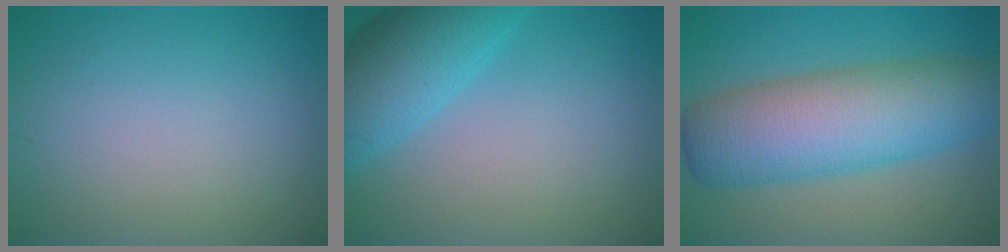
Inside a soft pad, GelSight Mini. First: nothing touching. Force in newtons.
{"total": 6.6, "press": 6.6, "slide": 0.2}
{"total": 10.2, "press": 10.2, "slide": 0.3}